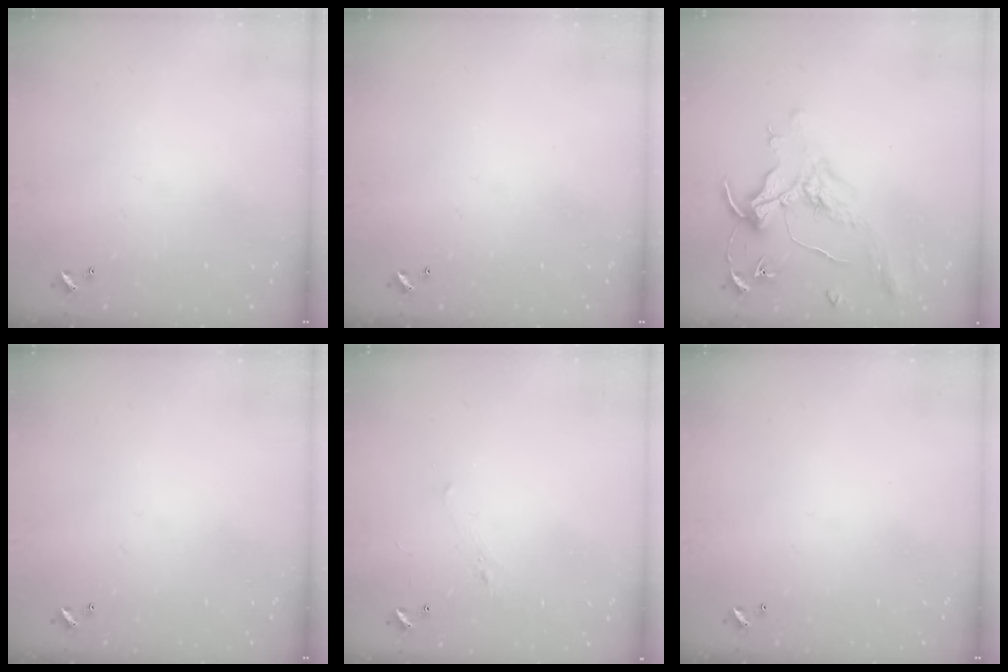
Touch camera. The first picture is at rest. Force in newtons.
{"total": 0.0}
{"total": 1.5, "press": 1.3, "slide": 0.7}
{"total": 0.0}
{"total": 0.7, "press": 0.2, "slide": 0.6}
{"total": 0.0}